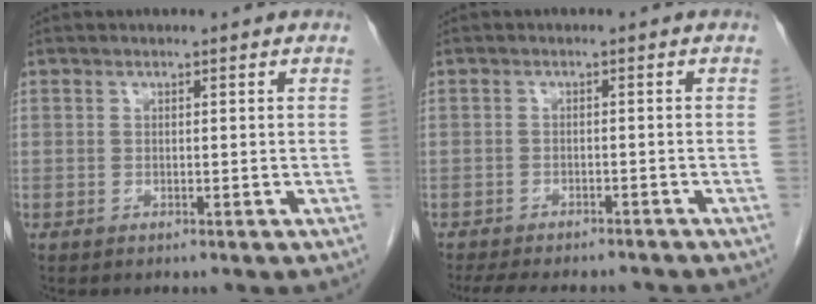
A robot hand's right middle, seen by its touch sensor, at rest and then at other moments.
{"total": 11.6, "force": [-10.1, 3.4, 4.5], "torque": [-0.083, -0.006, -0.133]}